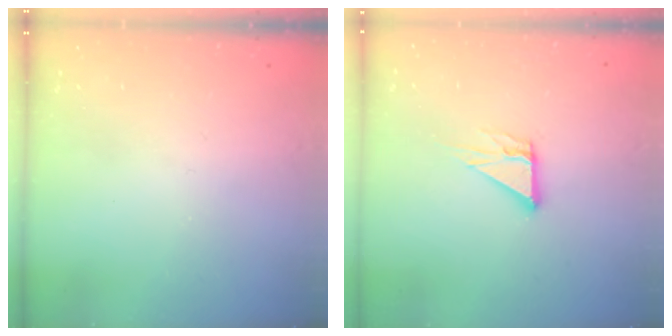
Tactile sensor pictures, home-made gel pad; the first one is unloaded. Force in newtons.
{"total": 5.5, "press": 5.5, "slide": 0.3}